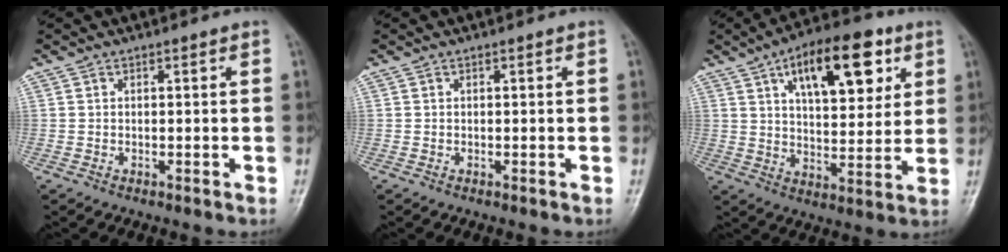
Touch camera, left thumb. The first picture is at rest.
{"total": 0.0}
{"total": 17.9, "force": [7.9, 8.3, 13.7], "torque": [-0.166, -0.017, 0.122]}